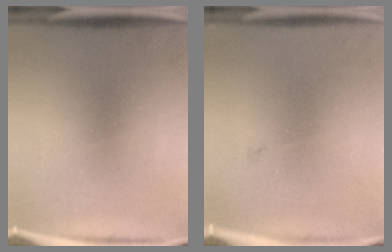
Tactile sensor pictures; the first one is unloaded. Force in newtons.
{"total": 0.7}